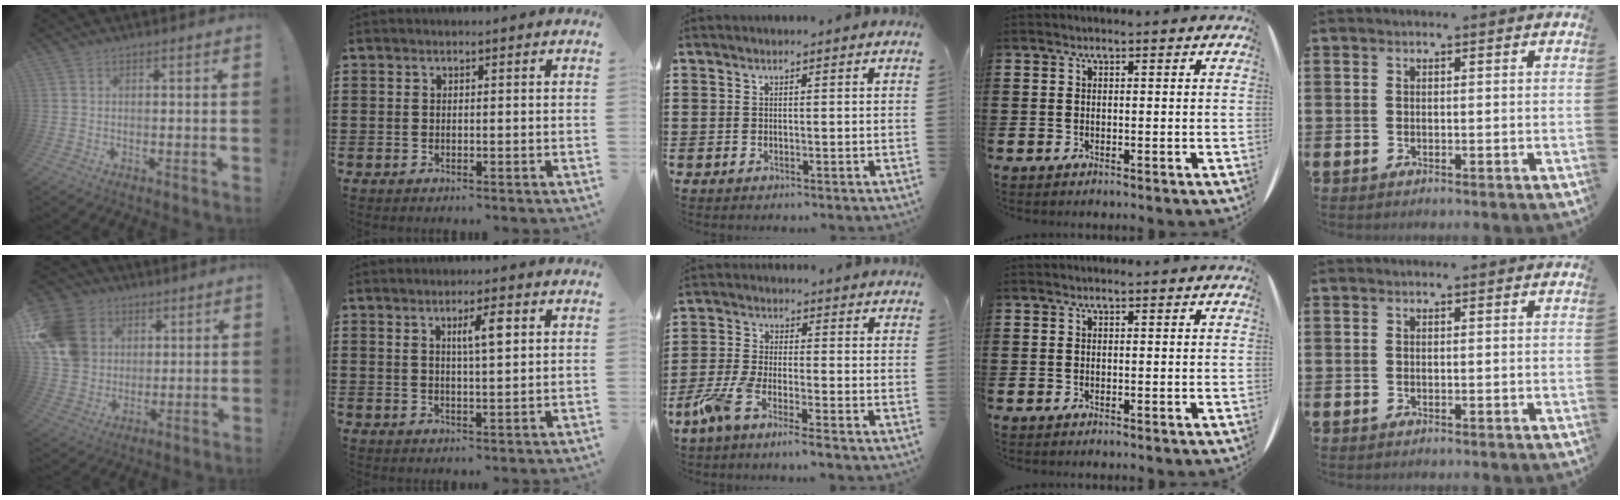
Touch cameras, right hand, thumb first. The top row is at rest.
{"thumb": {"total": 16.3, "force": [4.8, 13.9, 7.3], "torque": [-0.126, -0.012, 0.103]}, "index": {"total": 4.3, "force": [1.6, 0.8, 3.9], "torque": [-0.063, 0.000, 0.020]}, "middle": {"total": 5.4, "force": [-4.1, 0.3, 3.5], "torque": [-0.094, -0.017, -0.082]}}